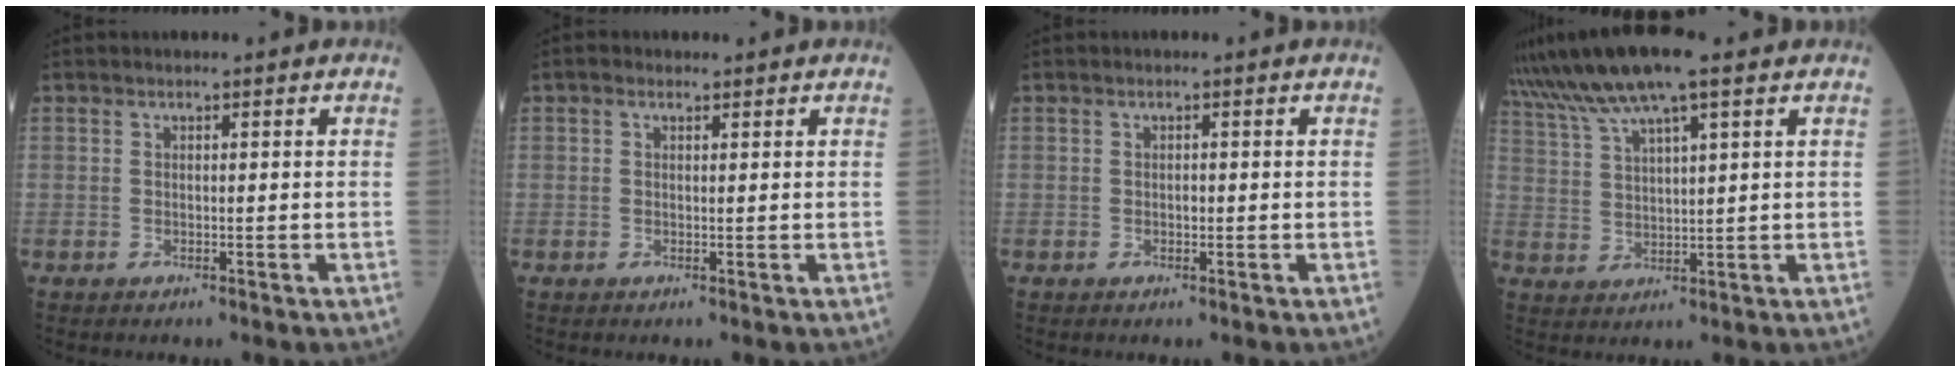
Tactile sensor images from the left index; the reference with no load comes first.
{"total": 0.8, "force": [0.4, 0.5, 0.4], "torque": [-0.010, 0.005, 0.006]}
{"total": 0.6, "force": [-0.1, 0.4, 0.5], "torque": [-0.010, 0.000, -0.002]}
{"total": 10.5, "force": [7.7, 0.7, 7.0], "torque": [-0.139, 0.027, 0.142]}